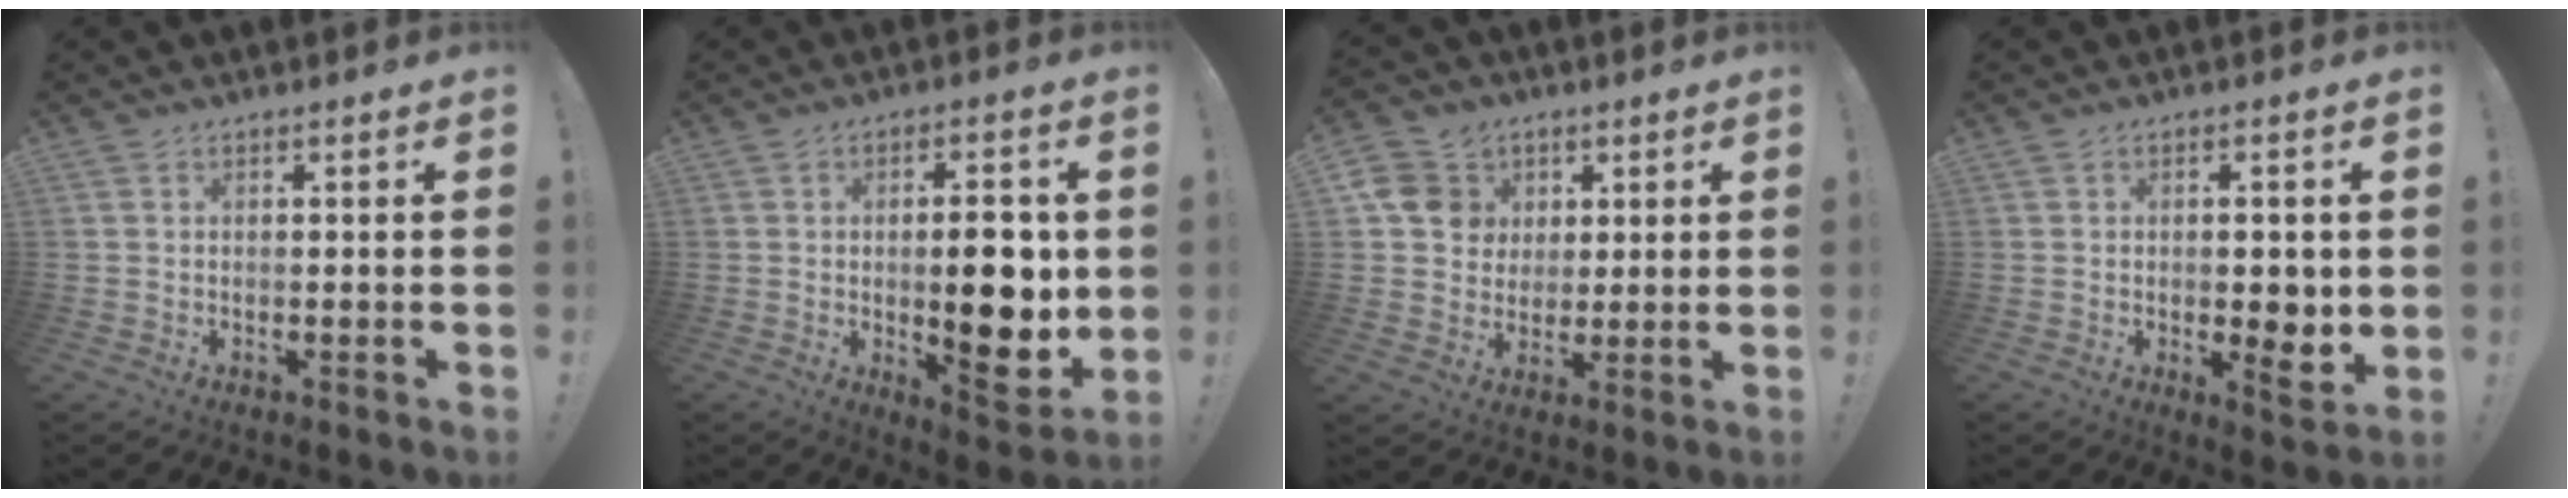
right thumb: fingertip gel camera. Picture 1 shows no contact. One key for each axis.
{"total": 13.6, "fx": -0.1, "fy": 5.2, "fz": 12.6, "tx": -0.161, "ty": -0.006, "tz": -0.004}
{"total": 11.1, "fx": 3.5, "fy": 10.0, "fz": 3.4, "tx": -0.035, "ty": -0.011, "tz": 0.073}
{"total": 5.4, "fx": -0.1, "fy": 2.3, "fz": 4.8, "tx": -0.052, "ty": -0.005, "tz": -0.001}